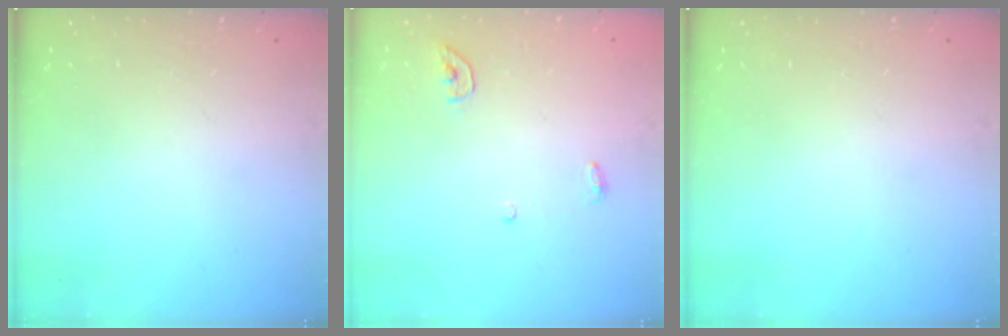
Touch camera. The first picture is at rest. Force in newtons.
{"total": 3.7, "press": 3.7, "slide": 0.3}
{"total": 0.0}